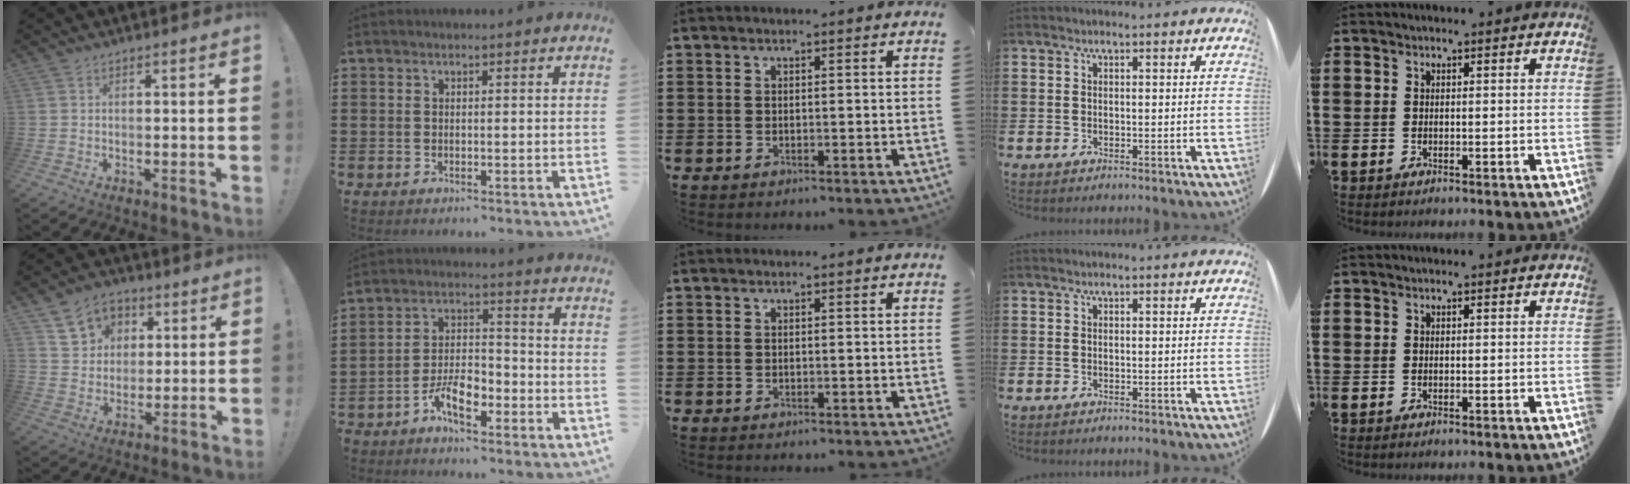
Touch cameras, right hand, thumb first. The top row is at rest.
{"thumb": {"total": 10.3, "force": [5.1, 8.3, 3.3], "torque": [-0.044, -0.025, 0.101]}, "index": {"total": 6.2, "force": [-4.1, 2.6, 3.9], "torque": [-0.077, 0.012, -0.078]}}